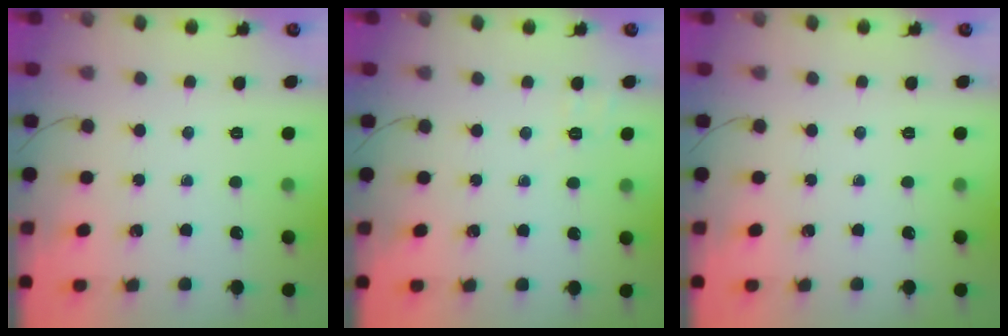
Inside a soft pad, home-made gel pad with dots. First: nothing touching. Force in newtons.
{"total": 2.4, "press": 1.7, "slide": 1.7}
{"total": 0.0}